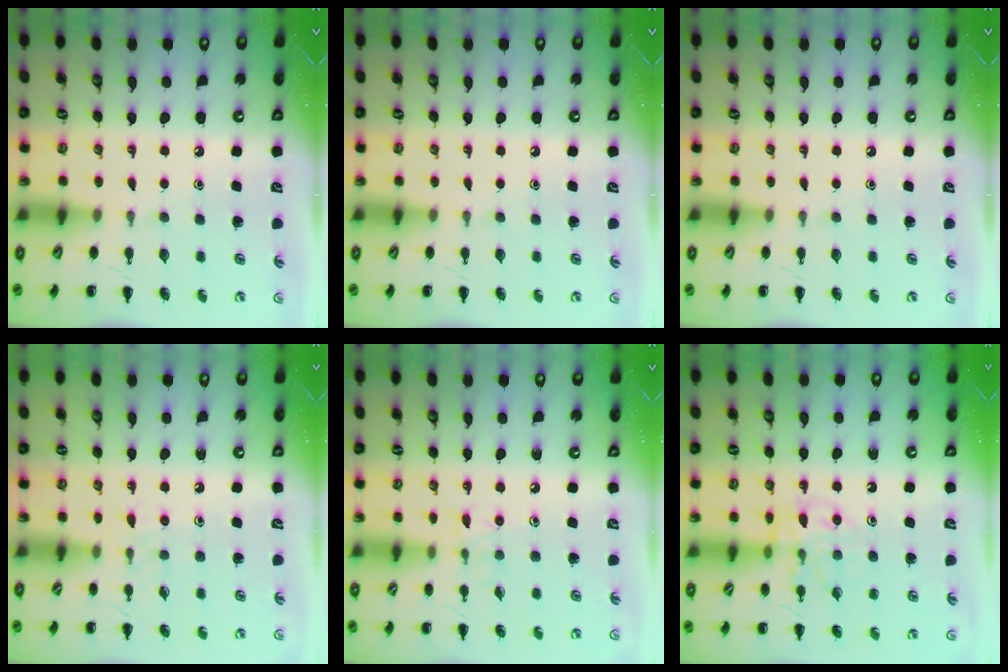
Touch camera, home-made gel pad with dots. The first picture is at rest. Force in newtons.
{"total": 0.0}
{"total": 0.0}
{"total": 5.2, "press": 5.0, "slide": 1.2}
{"total": 6.0, "press": 5.8, "slide": 1.6}
{"total": 11.0, "press": 11.0, "slide": 1.1}